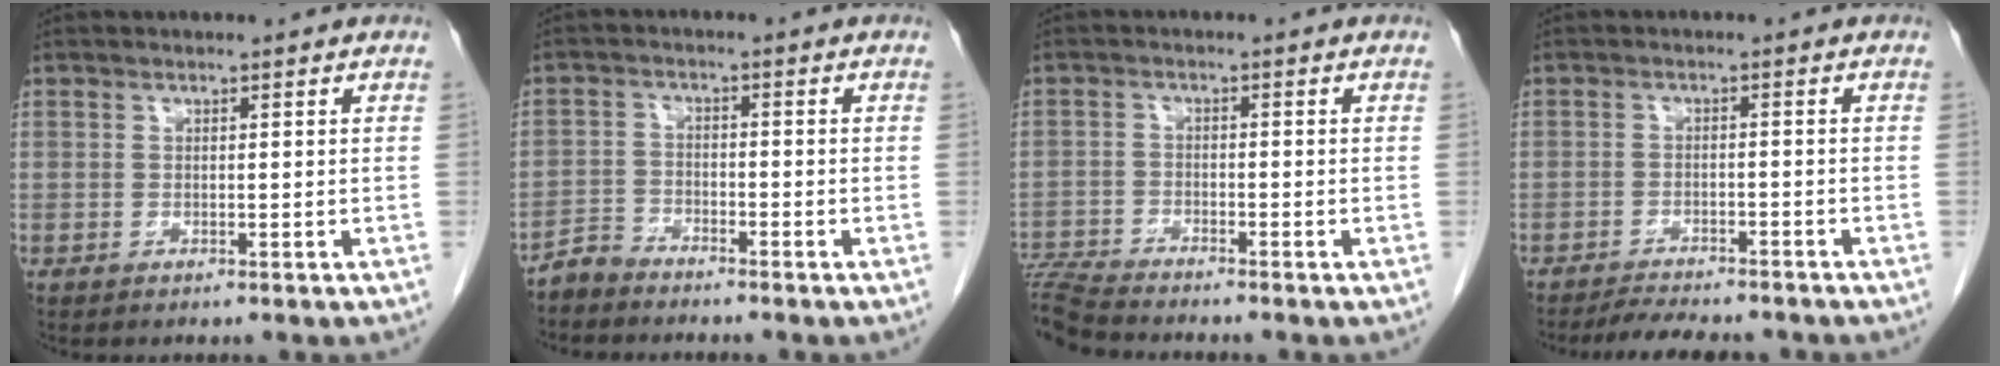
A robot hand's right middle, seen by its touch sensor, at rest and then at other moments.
{"total": 2.9, "force": [-2.8, 0.5, -0.2], "torque": [0.007, -0.007, -0.059]}
{"total": 6.6, "force": [-6.4, -0.7, 1.1], "torque": [-0.024, -0.012, -0.122]}
{"total": 8.4, "force": [-7.7, 1.4, 3.1], "torque": [-0.046, -0.008, -0.111]}